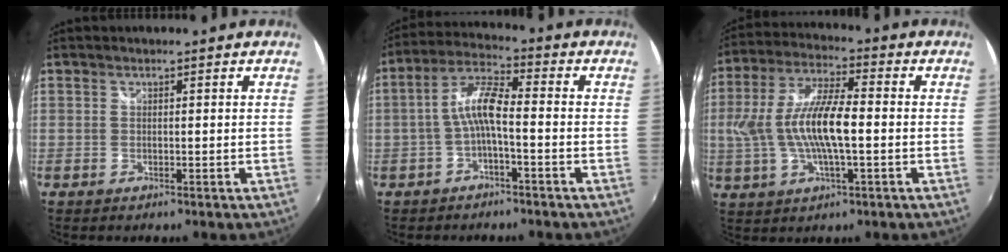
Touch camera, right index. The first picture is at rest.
{"total": 6.7, "force": [-2.0, 1.5, 6.3], "torque": [-0.142, 0.017, -0.037]}
{"total": 13.4, "force": [-1.0, 3.9, 12.8], "torque": [-0.252, 0.004, -0.019]}